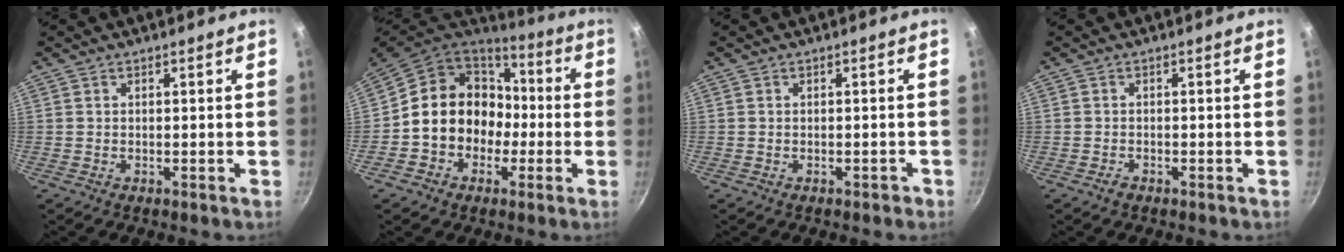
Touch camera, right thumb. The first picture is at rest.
{"total": 16.3, "force": [-1.5, 14.0, 8.1], "torque": [-0.100, 0.052, -0.027]}
{"total": 0.7, "force": [-0.5, 0.5, 0.3], "torque": [0.007, 0.013, 0.002]}
{"total": 1.1, "force": [-0.8, 0.6, 0.5], "torque": [-0.011, 0.007, -0.014]}